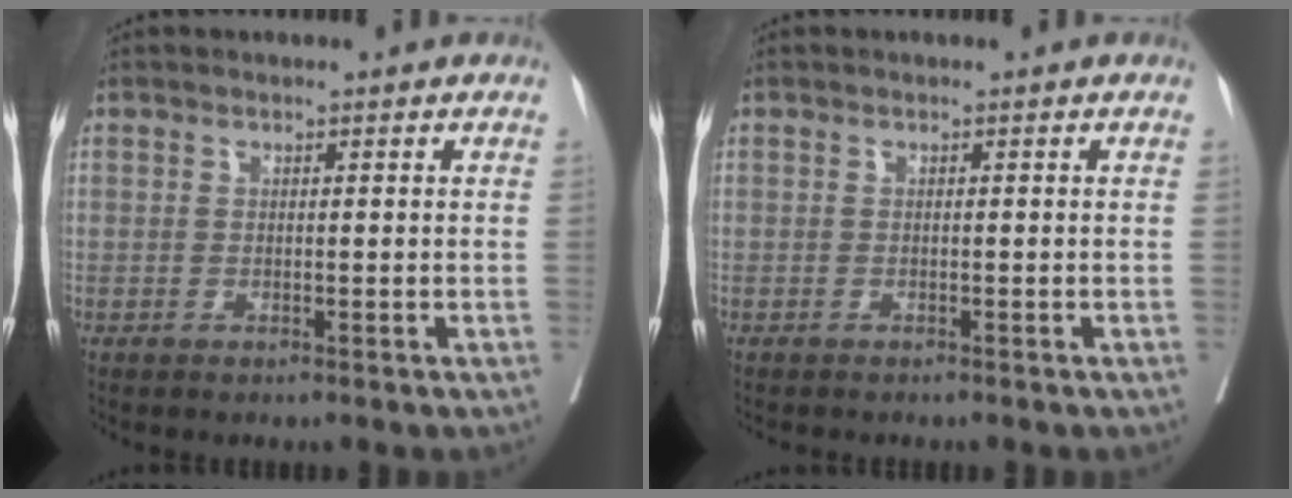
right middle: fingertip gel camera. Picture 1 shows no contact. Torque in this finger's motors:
{"motor_torque": [0.09, -0.12, -0.01, 0.00]}